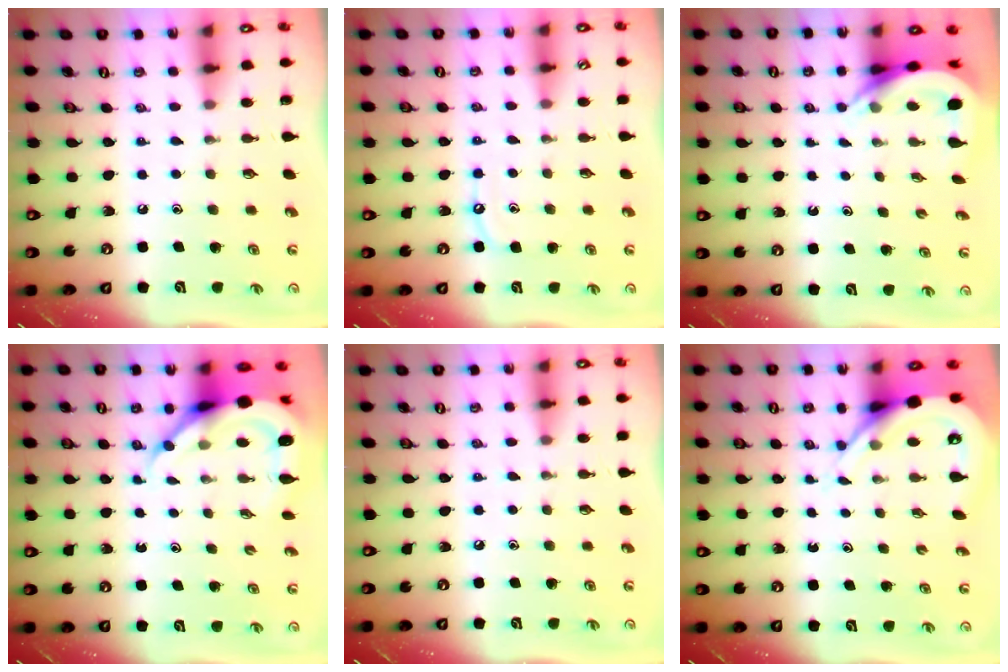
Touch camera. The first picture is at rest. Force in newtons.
{"total": 5.6, "press": 5.6, "slide": 0.6}
{"total": 5.1, "press": 5.0, "slide": 0.6}
{"total": 9.5, "press": 9.4, "slide": 1.1}
{"total": 2.9, "press": 2.9, "slide": 0.4}
{"total": 6.1, "press": 6.0, "slide": 0.8}